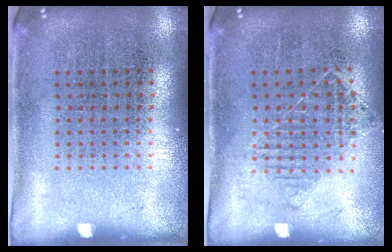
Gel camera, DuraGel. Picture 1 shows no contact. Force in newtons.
{"total": 0.9, "press": 0.9, "slide": 0.2}